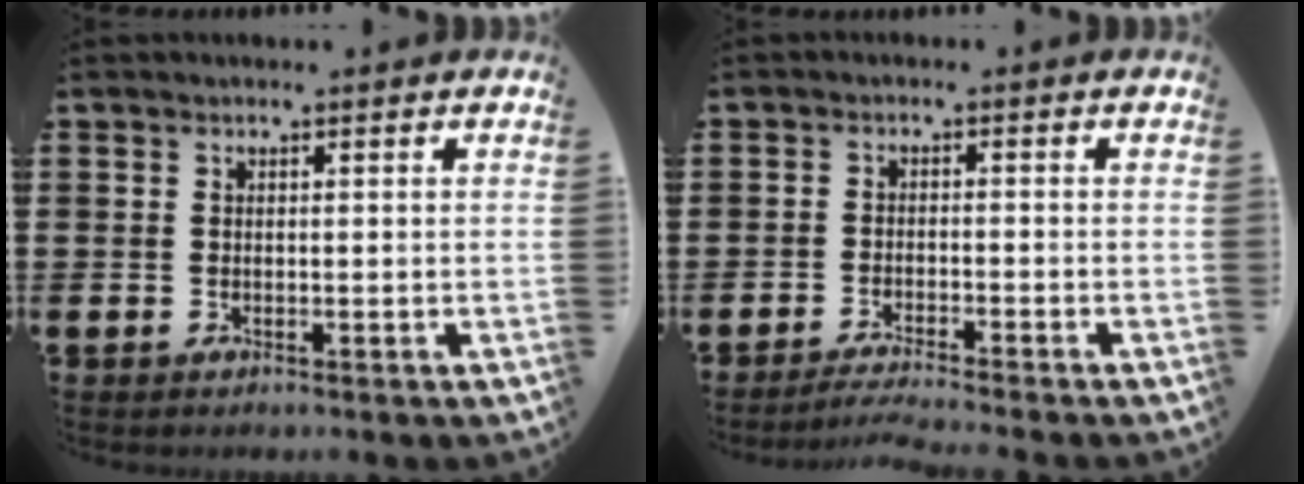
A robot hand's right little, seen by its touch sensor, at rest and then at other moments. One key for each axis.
{"total": 2.2, "fx": -2.0, "fy": -0.3, "fz": 0.8, "tx": -0.012, "ty": 0.002, "tz": -0.039}